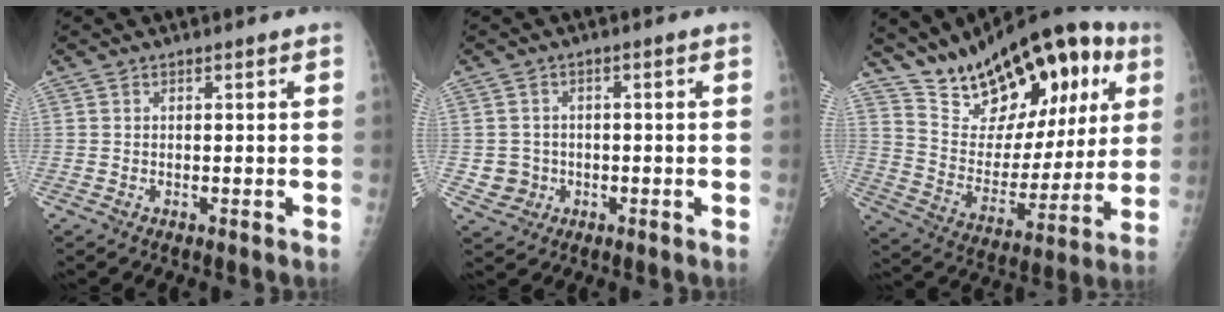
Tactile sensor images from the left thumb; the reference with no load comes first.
{"total": 4.0, "force": [-0.8, 3.9, 0.4], "torque": [0.011, 0.006, -0.010]}
{"total": 25.0, "force": [13.4, 12.6, 16.9], "torque": [-0.208, -0.032, 0.224]}